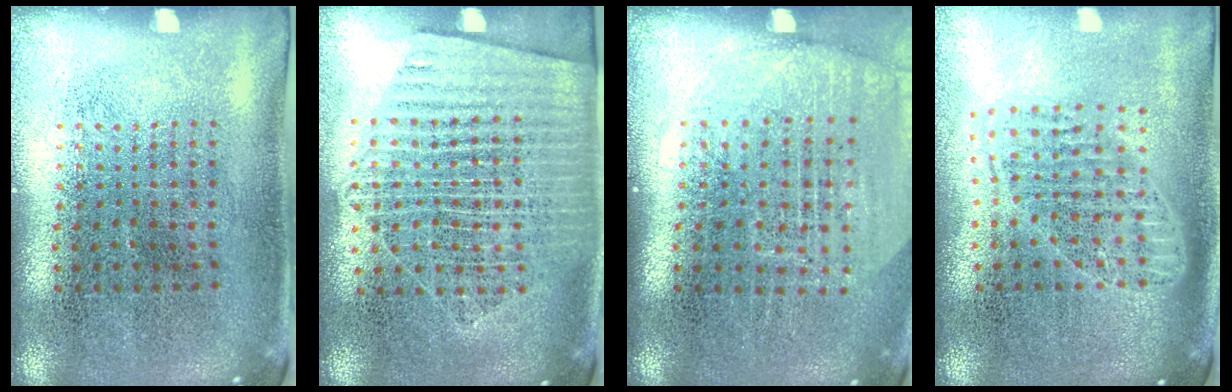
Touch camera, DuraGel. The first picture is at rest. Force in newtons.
{"total": 1.6, "press": 1.5, "slide": 0.6}
{"total": 1.8, "press": 1.6, "slide": 0.9}
{"total": 1.7, "press": 1.4, "slide": 0.9}